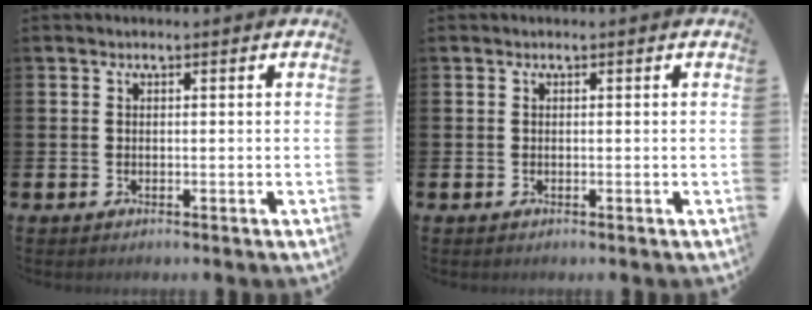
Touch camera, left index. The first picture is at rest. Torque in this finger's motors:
{"motor_torque": [-0.12, -0.06, 0.05, 0.02]}